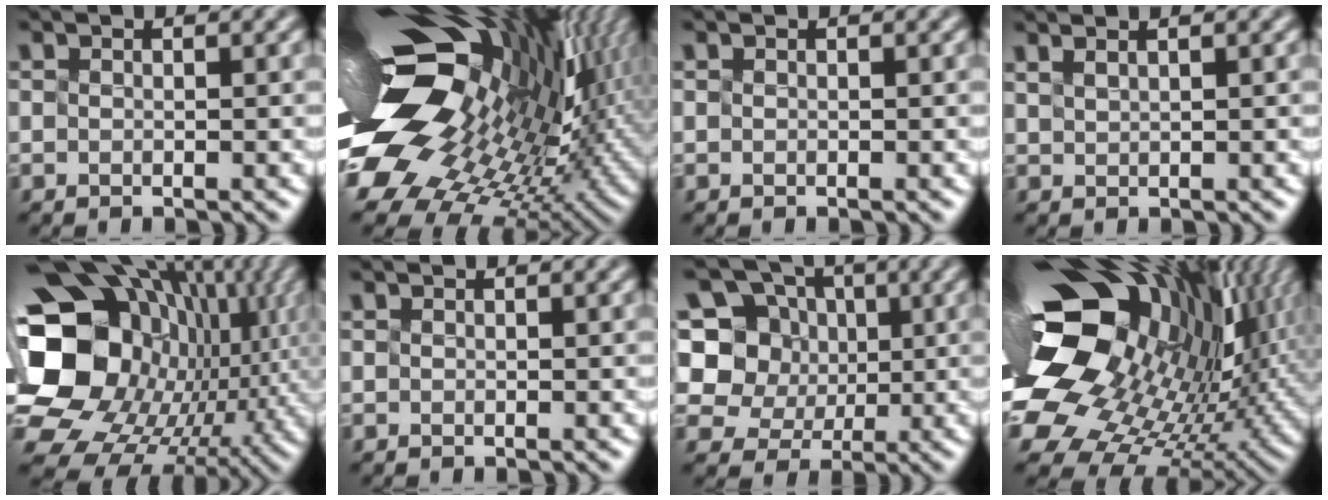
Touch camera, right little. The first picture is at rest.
{"total": 19.0, "force": [1.5, 11.4, 15.1], "torque": [-0.276, -0.035, 0.037]}
{"total": 0.0}
{"total": 2.3, "force": [1.8, 0.8, 1.3], "torque": [-0.002, 0.022, 0.013]}
{"total": 21.4, "force": [0.3, 17.5, 12.2], "torque": [-0.247, -0.028, 0.005]}
{"total": 0.0}
{"total": 6.9, "force": [1.3, 6.2, 2.7], "torque": [-0.048, 0.023, 0.005]}
{"total": 18.4, "force": [2.9, 12.2, 13.6], "torque": [-0.258, -0.041, 0.083]}